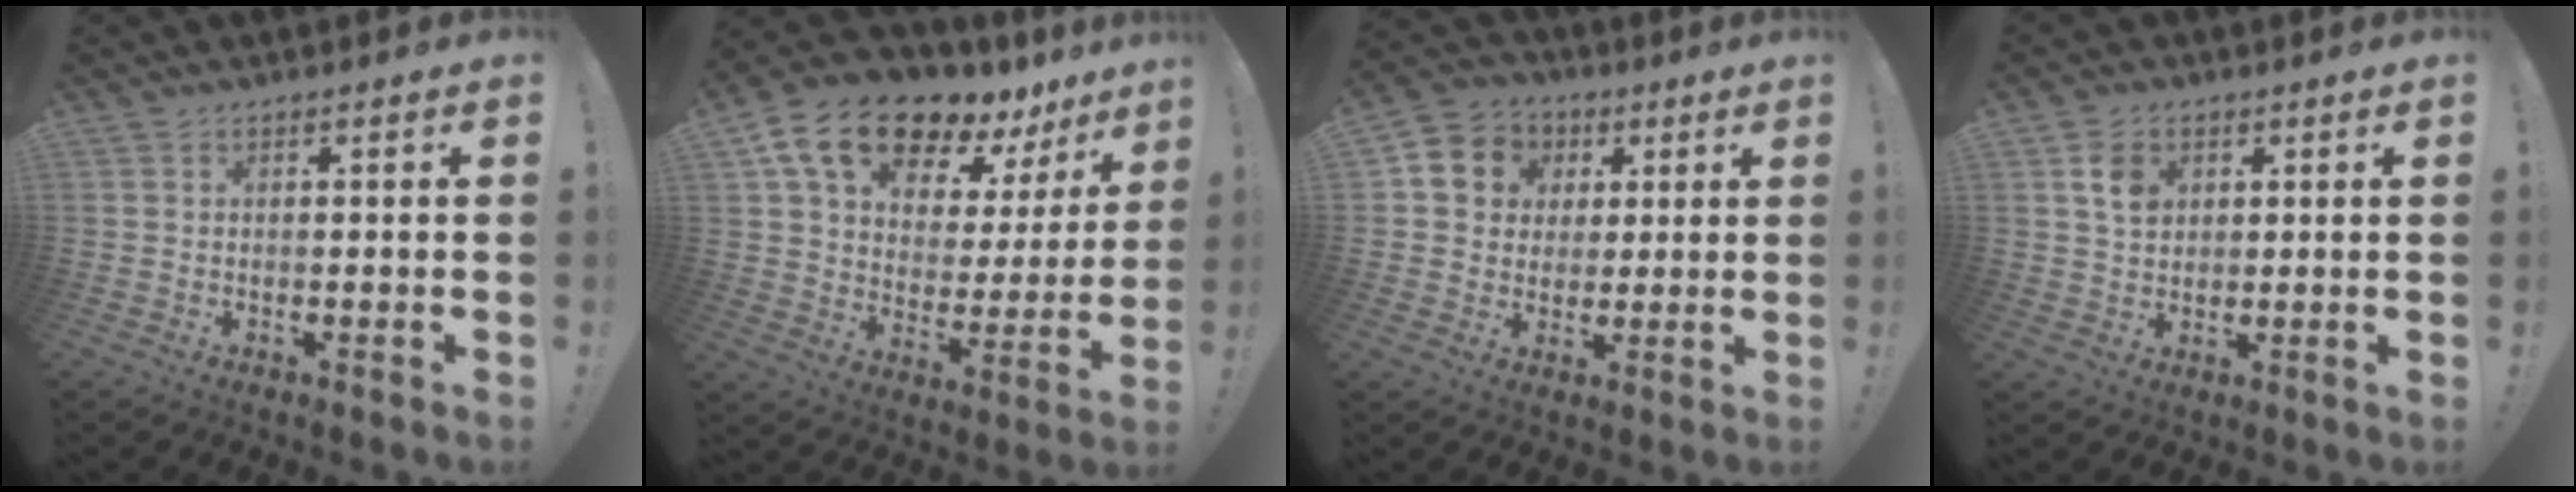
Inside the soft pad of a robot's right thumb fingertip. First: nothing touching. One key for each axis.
{"total": 17.3, "fx": 12.5, "fy": 8.2, "fz": 8.8, "tx": -0.152, "ty": -0.087, "tz": 0.223}
{"total": 9.4, "fx": 2.2, "fy": 8.7, "fz": 2.7, "tx": -0.039, "ty": 0.001, "tz": 0.049}
{"total": 6.4, "fx": 2.4, "fy": 5.0, "fz": 3.4, "tx": -0.042, "ty": 0.000, "tz": 0.043}